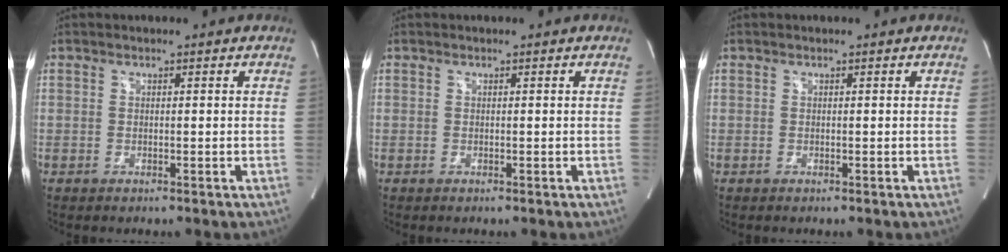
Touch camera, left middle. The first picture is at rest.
{"total": 0.0}
{"total": 0.0}